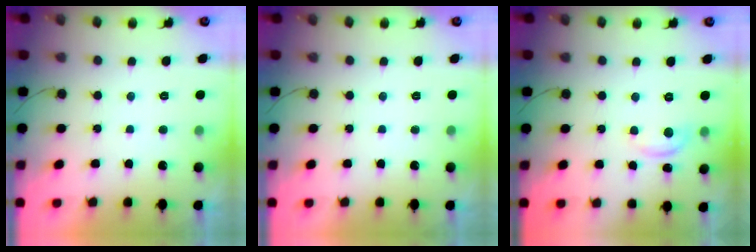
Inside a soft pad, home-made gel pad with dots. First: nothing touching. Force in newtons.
{"total": 0.0}
{"total": 5.0, "press": 5.0, "slide": 0.2}